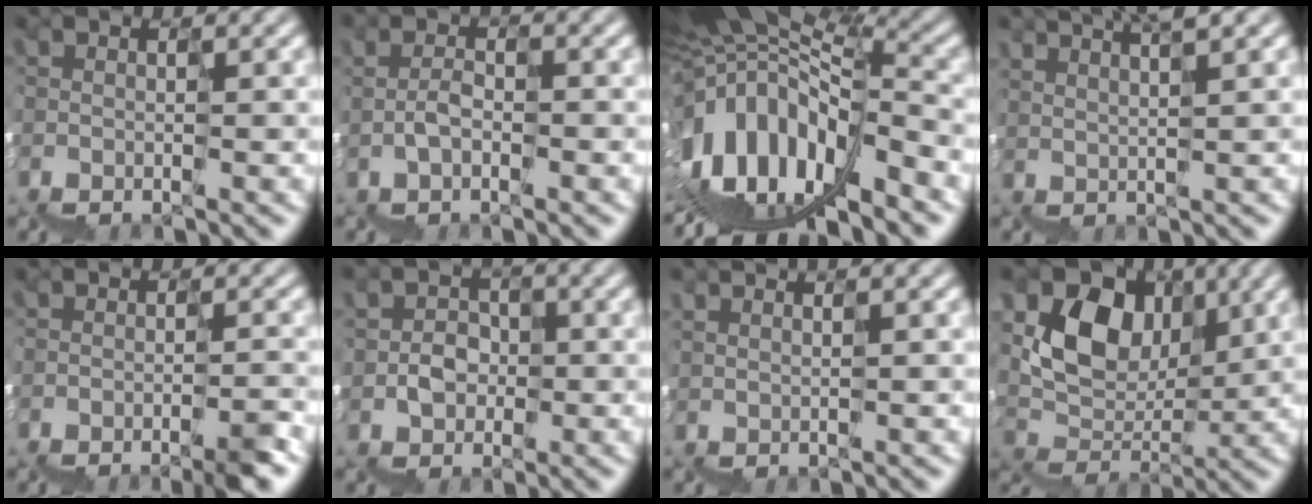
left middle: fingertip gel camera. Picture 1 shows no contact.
{"total": 0.5, "force": [0.3, 0.2, -0.4], "torque": [0.010, 0.011, 0.003]}
{"total": 12.4, "force": [-1.8, 6.3, 10.5], "torque": [-0.201, 0.021, -0.020]}
{"total": 4.3, "force": [3.2, 0.9, 2.7], "torque": [0.007, 0.023, 0.052]}
{"total": 4.6, "force": [-3.0, 1.4, 3.2], "torque": [-0.041, -0.013, -0.043]}
{"total": 2.1, "force": [0.2, 2.1, 0.1], "torque": [0.008, 0.014, 0.003]}
{"total": 1.1, "force": [1.1, 0.0, 0.2], "torque": [0.013, -0.004, 0.024]}
{"total": 6.1, "force": [3.8, 4.4, 1.8], "torque": [-0.028, 0.010, 0.074]}